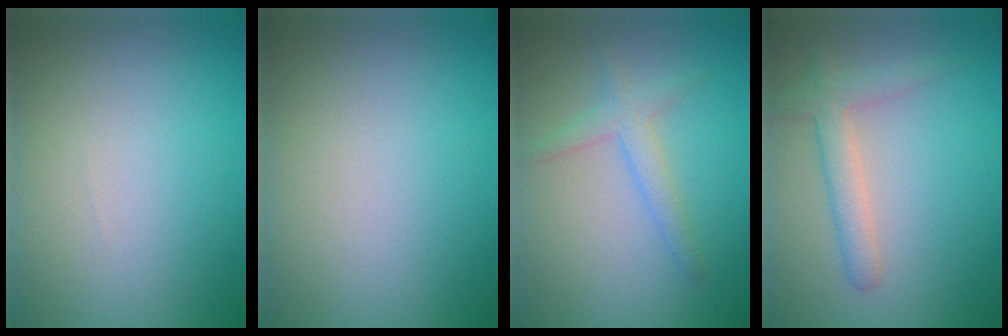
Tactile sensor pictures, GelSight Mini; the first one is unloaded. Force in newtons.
{"total": 0.0}
{"total": 2.0, "press": 2.0, "slide": 0.1}
{"total": 2.6, "press": 2.6, "slide": 0.2}